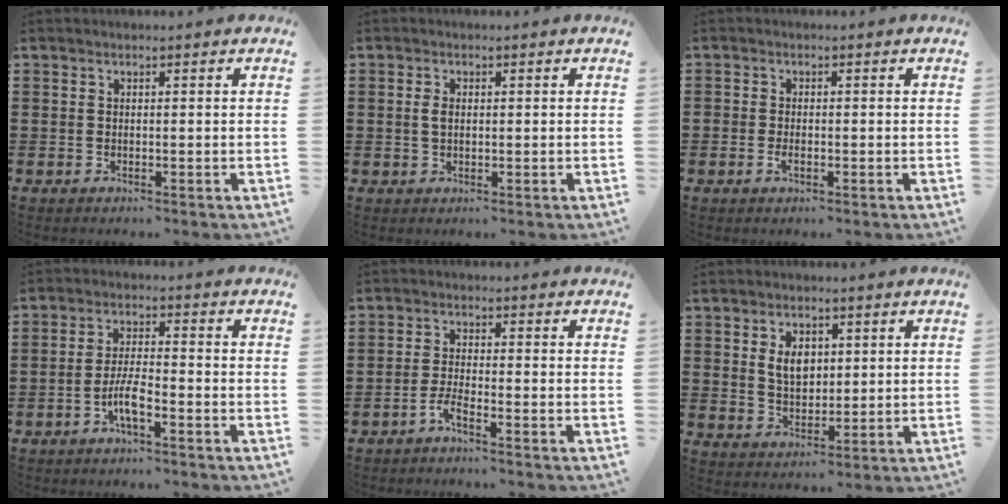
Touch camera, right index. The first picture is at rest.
{"total": 1.8, "force": [0.3, 1.0, 1.5], "torque": [-0.032, 0.007, 0.005]}
{"total": 1.5, "force": [-0.8, 0.7, 1.1], "torque": [-0.021, -0.003, -0.014]}
{"total": 5.0, "force": [-2.6, 1.0, 4.1], "torque": [-0.095, -0.006, -0.054]}
{"total": 2.8, "force": [-2.2, -0.1, 1.6], "torque": [-0.045, -0.005, -0.047]}
{"total": 4.8, "force": [1.4, 3.2, 3.2], "torque": [-0.066, 0.009, 0.022]}